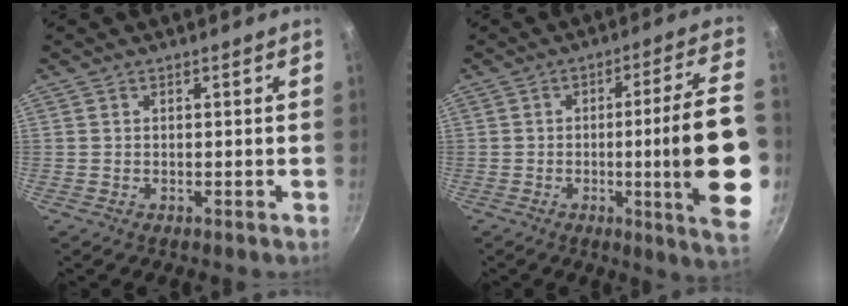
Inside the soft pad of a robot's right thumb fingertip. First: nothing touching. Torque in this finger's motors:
{"motor_torque": [1.41, 3.60, 1.96, -0.12, 0.46]}